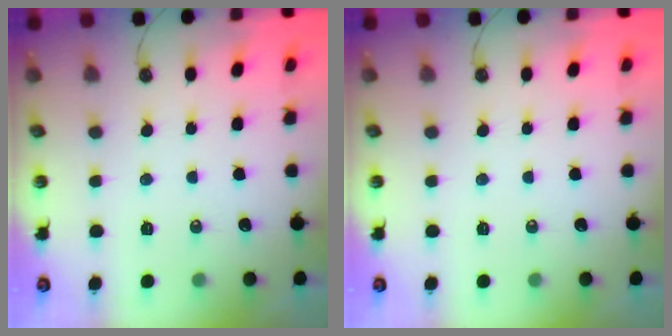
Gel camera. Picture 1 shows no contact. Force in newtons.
{"total": 0.0}